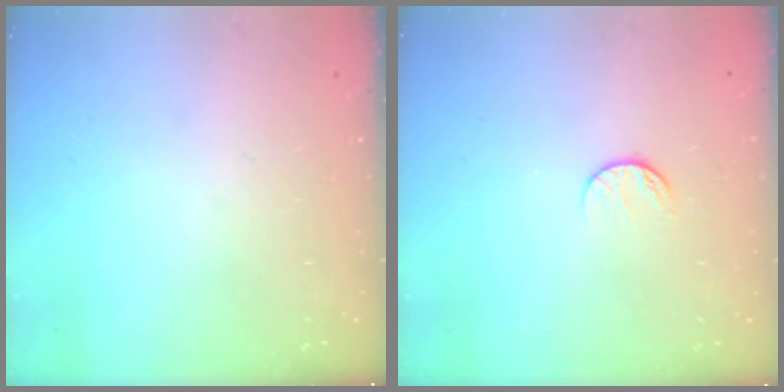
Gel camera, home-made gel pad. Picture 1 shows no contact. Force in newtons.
{"total": 7.5, "press": 7.5, "slide": 0.9}